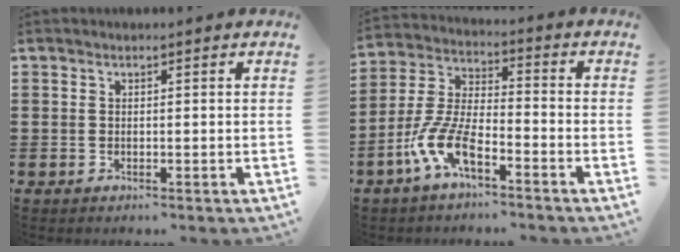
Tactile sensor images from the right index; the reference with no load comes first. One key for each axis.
{"total": 8.6, "fx": -5.4, "fy": 2.5, "fz": 6.2, "tx": -0.166, "ty": -0.011, "tz": -0.112}